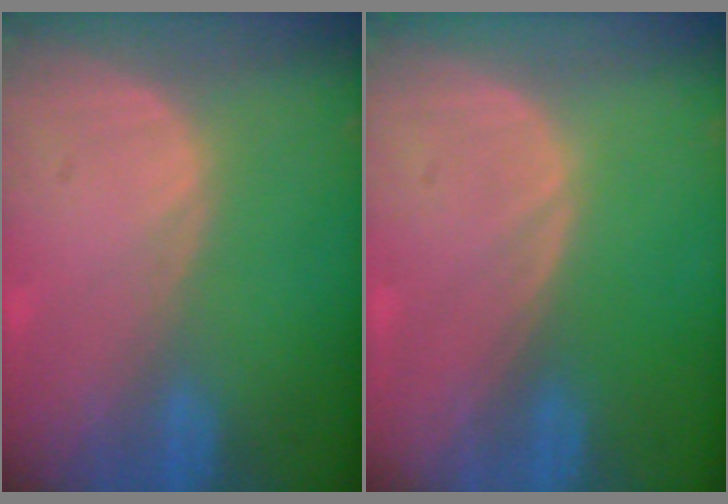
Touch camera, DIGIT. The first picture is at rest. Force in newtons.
{"total": 0.0}